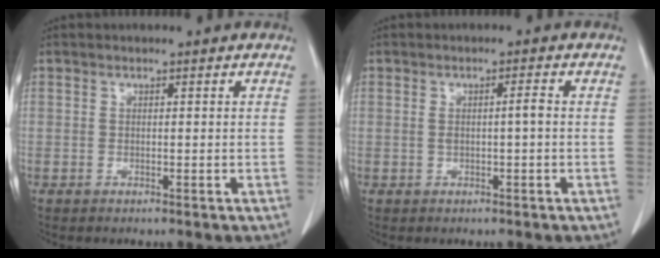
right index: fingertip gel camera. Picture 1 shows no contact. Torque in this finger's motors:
{"motor_torque": [0.11, 0.10, 0.10, 0.02]}